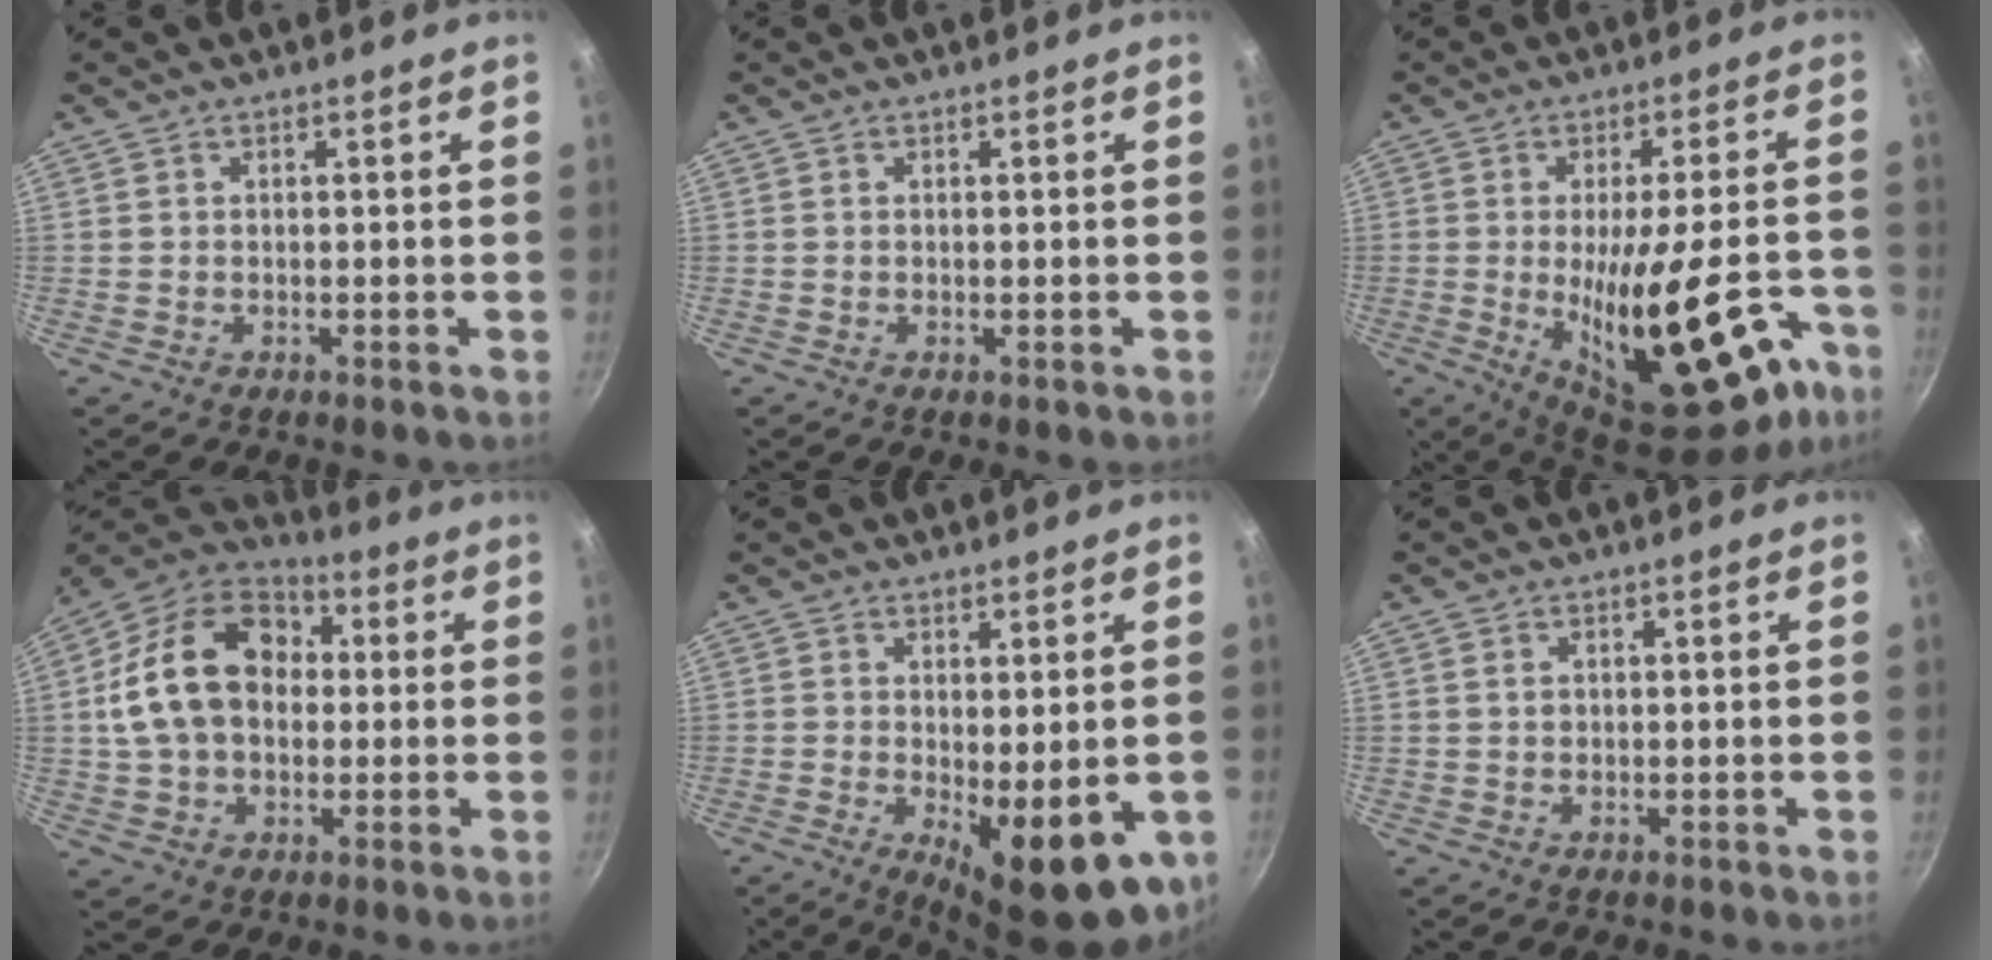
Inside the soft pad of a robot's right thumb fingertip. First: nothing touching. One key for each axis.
{"total": 0.0}
{"total": 24.9, "fx": -8.3, "fy": 9.5, "fz": 21.5, "tx": -0.276, "ty": 0.006, "tz": -0.099}
{"total": 19.5, "fx": 2.0, "fy": 14.2, "fz": 13.2, "tx": -0.209, "ty": 0.035, "tz": 0.024}
{"total": 12.3, "fx": -2.3, "fy": 4.7, "fz": 11.1, "tx": -0.130, "ty": -0.012, "tz": -0.016}
{"total": 1.2, "fx": 0.3, "fy": 1.1, "fz": 0.6, "tx": -0.007, "ty": 0.003, "tz": 0.005}